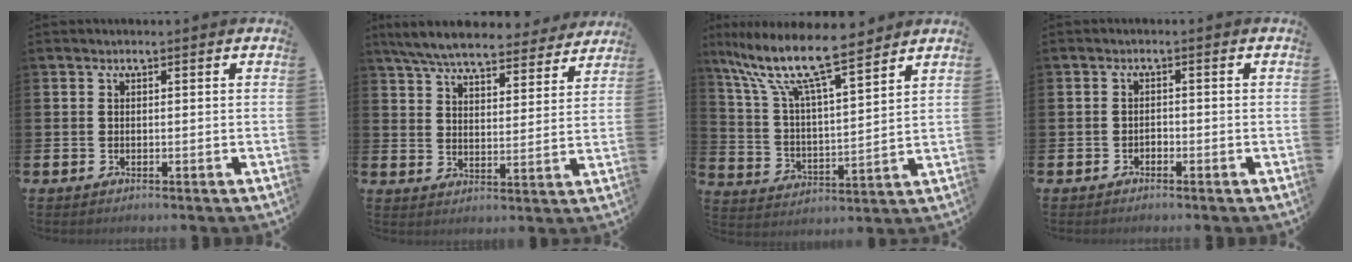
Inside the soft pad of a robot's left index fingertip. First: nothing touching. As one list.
[{"total": 7.2, "force": [6.8, 1.2, 2.2], "torque": [-0.062, -0.041, 0.118]}, {"total": 11.4, "force": [9.7, 1.8, 5.7], "torque": [-0.138, -0.059, 0.165]}, {"total": 0.9, "force": [-0.8, 0.4, 0.1], "torque": [0.002, -0.003, -0.018]}]